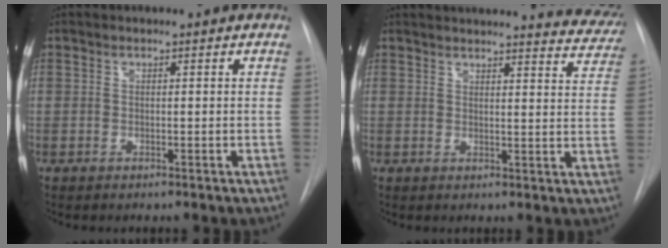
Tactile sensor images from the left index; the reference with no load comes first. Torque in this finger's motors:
{"motor_torque": [-0.33, -1.42, -0.03, 0.05]}